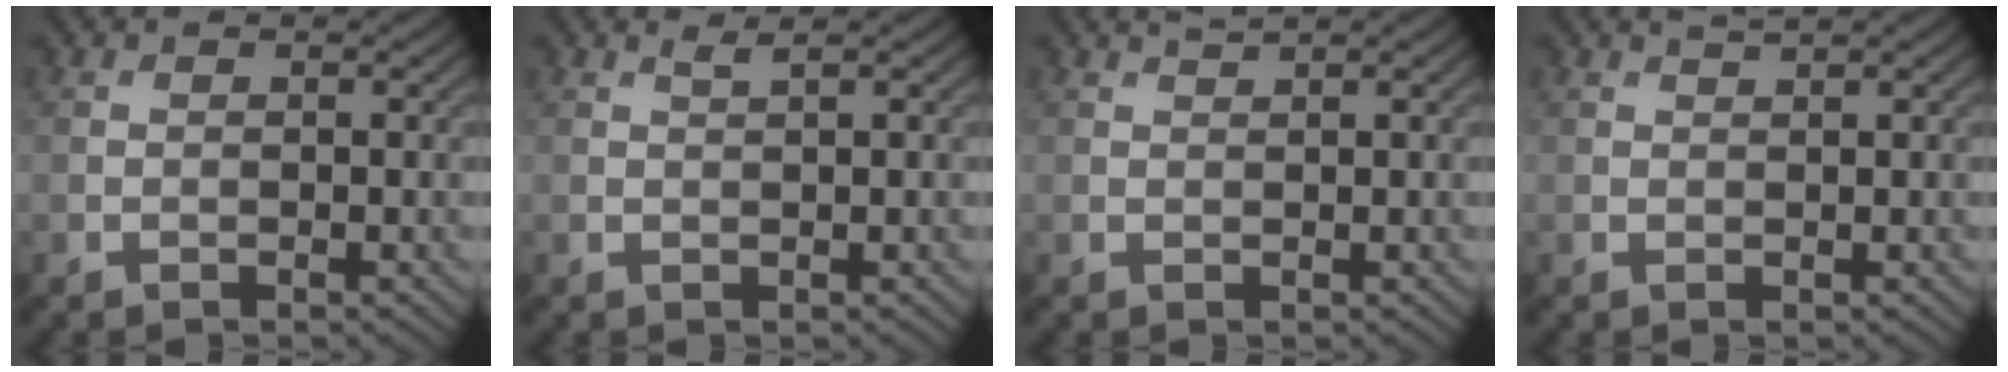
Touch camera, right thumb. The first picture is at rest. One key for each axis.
{"total": 0.8, "fx": 0.5, "fy": 0.0, "fz": 0.5, "tx": -0.012, "ty": 0.005, "tz": 0.011}
{"total": 0.9, "fx": 0.8, "fy": 0.0, "fz": 0.3, "tx": -0.007, "ty": 0.001, "tz": 0.016}
{"total": 1.0, "fx": 0.9, "fy": 0.1, "fz": 0.5, "tx": -0.011, "ty": 0.001, "tz": 0.013}